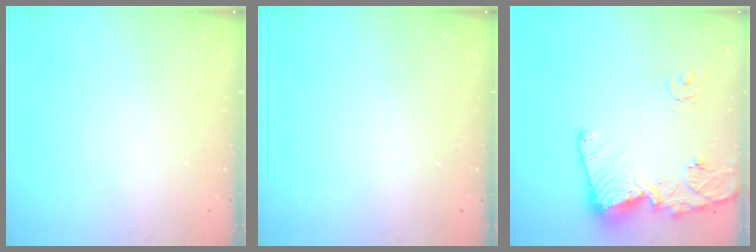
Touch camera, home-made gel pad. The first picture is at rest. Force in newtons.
{"total": 0.0}
{"total": 16.2, "press": 16.2, "slide": 1.6}